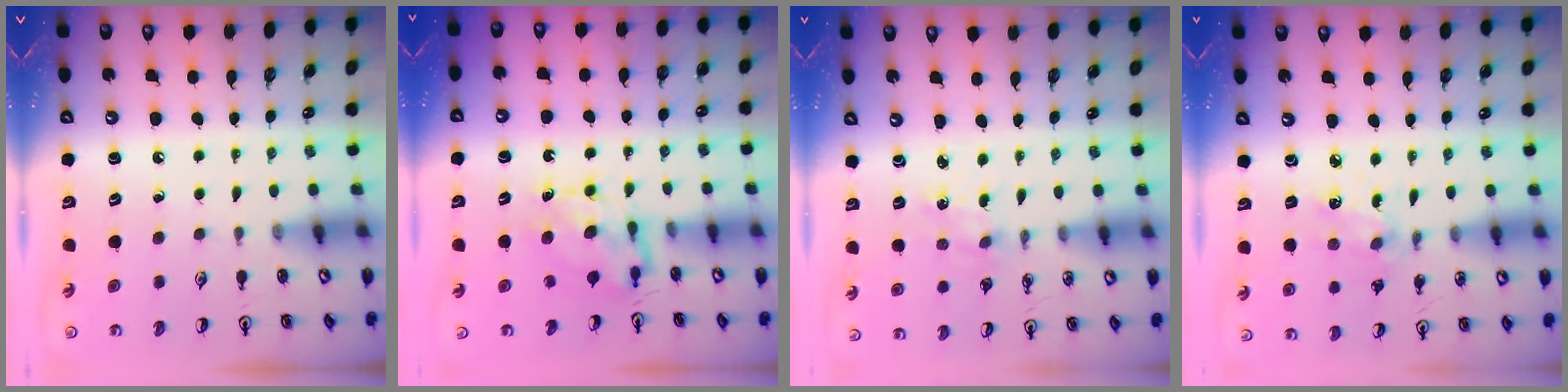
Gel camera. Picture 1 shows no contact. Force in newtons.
{"total": 6.5, "press": 6.5, "slide": 0.7}
{"total": 0.0}
{"total": 3.0, "press": 2.9, "slide": 0.7}